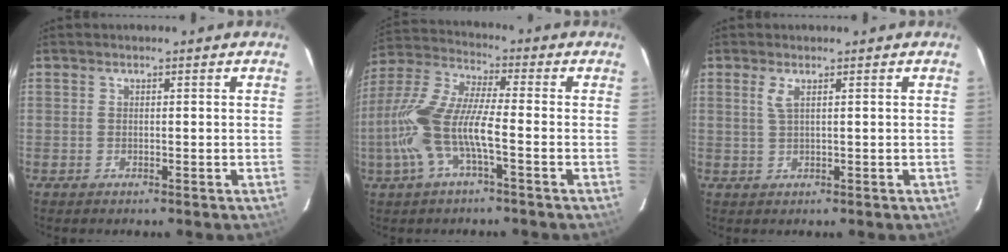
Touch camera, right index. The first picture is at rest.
{"total": 13.1, "force": [-3.7, 2.6, 12.3], "torque": [-0.265, 0.000, -0.073]}
{"total": 1.8, "force": [0.8, 0.1, 1.6], "torque": [-0.034, 0.001, 0.017]}